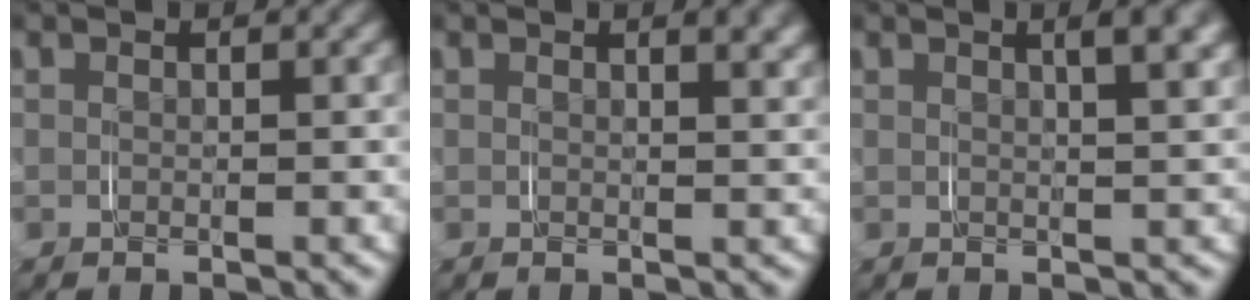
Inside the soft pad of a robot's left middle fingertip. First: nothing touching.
{"total": 1.4, "force": [1.1, -0.1, 0.9], "torque": [-0.004, -0.002, 0.015]}
{"total": 3.4, "force": [1.9, 0.5, 2.8], "torque": [-0.034, 0.009, 0.028]}